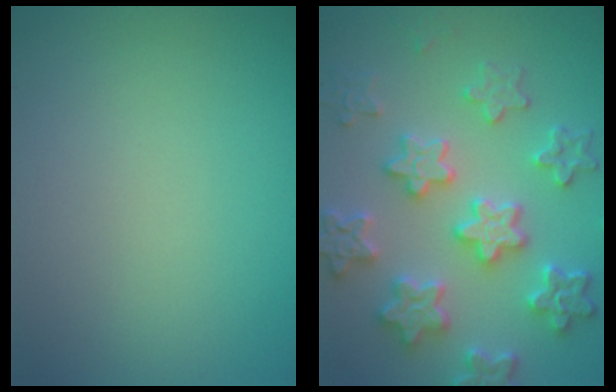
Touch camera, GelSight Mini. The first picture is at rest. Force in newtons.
{"total": 6.1, "press": 6.0, "slide": 1.3}